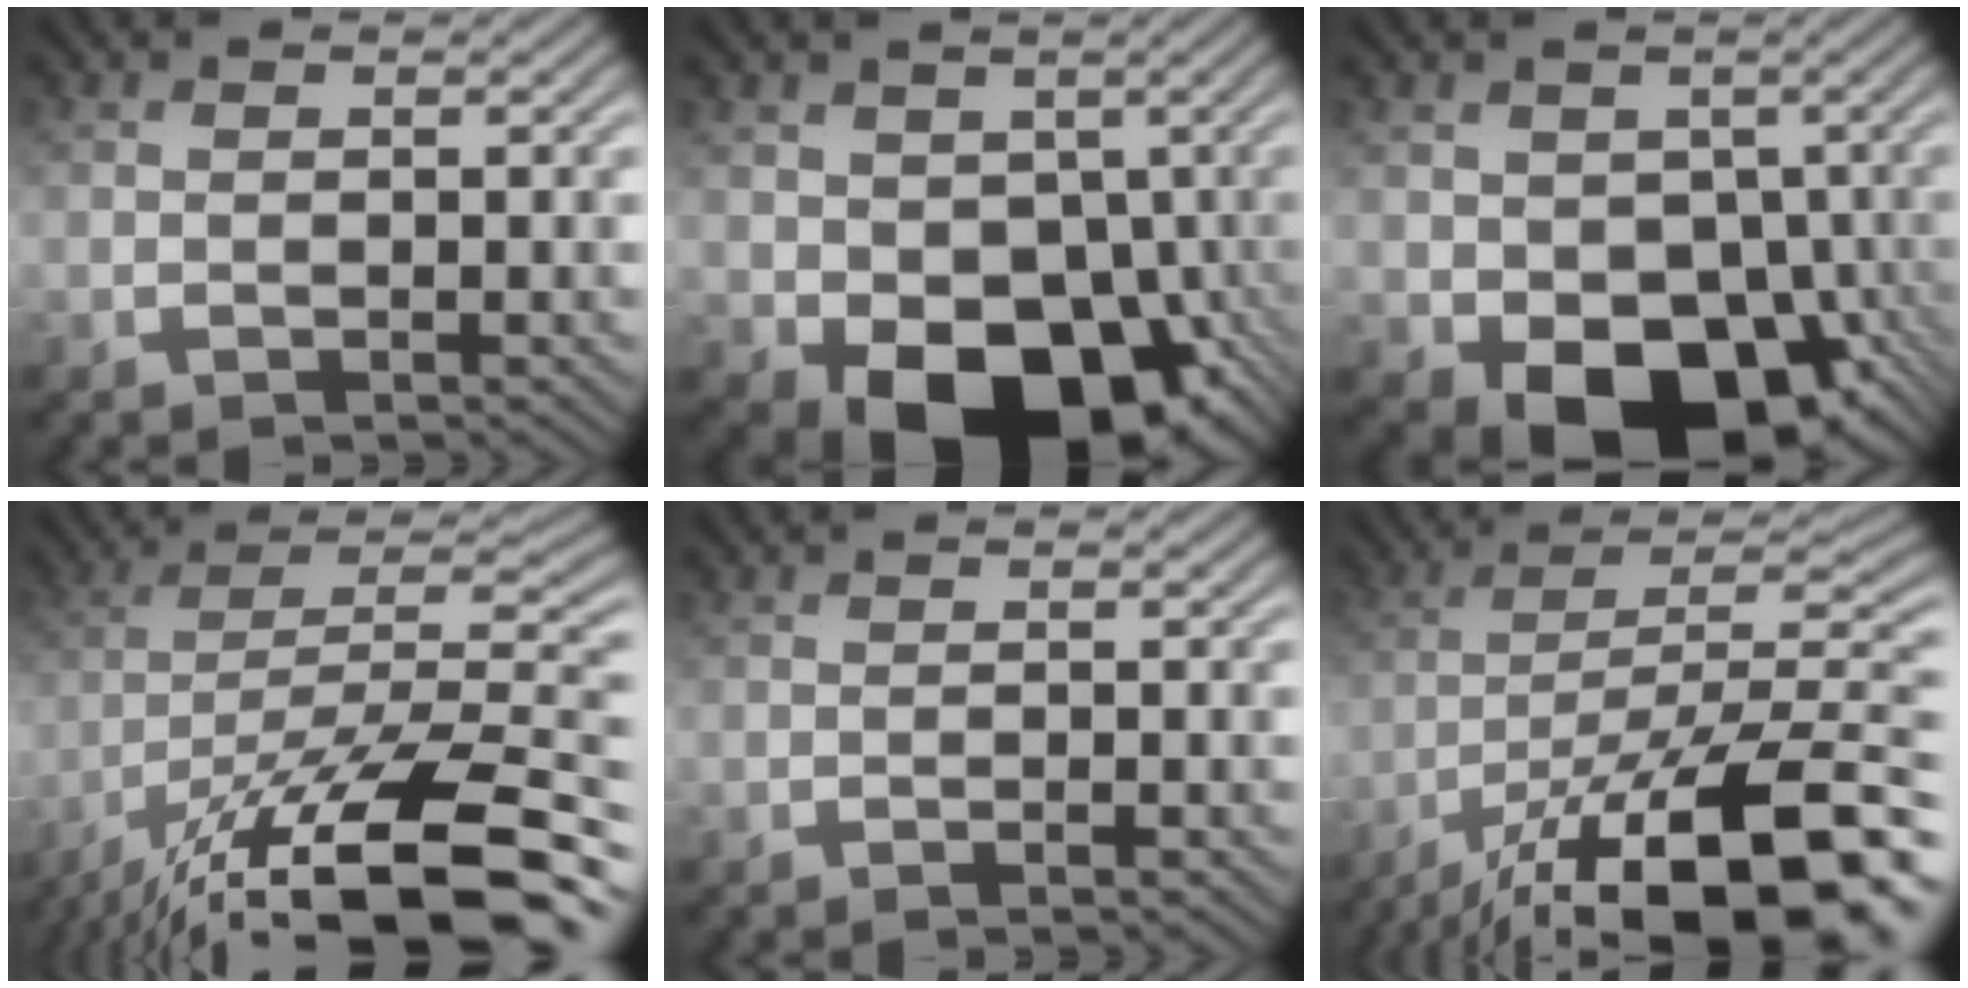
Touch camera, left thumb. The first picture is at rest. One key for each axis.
{"total": 14.1, "fx": -3.6, "fy": 10.1, "fz": 9.1, "tx": -0.143, "ty": -0.049, "tz": -0.043}
{"total": 12.9, "fx": -4.0, "fy": 9.2, "fz": 8.0, "tx": -0.124, "ty": -0.044, "tz": -0.054}
{"total": 17.4, "fx": -11.4, "fy": 4.9, "fz": 12.2, "tx": -0.230, "ty": -0.009, "tz": -0.187}
{"total": 0.8, "fx": -0.6, "fy": 0.0, "fz": 0.6, "tx": -0.009, "ty": 0.001, "tz": -0.012}
{"total": 18.2, "fx": -11.5, "fy": 5.4, "fz": 13.0, "tx": -0.210, "ty": -0.014, "tz": -0.191}